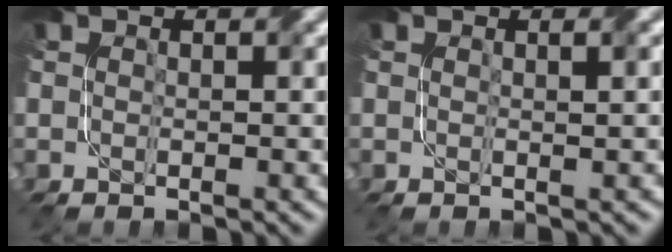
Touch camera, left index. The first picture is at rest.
{"total": 1.9, "force": [0.6, 0.6, 1.7], "torque": [-0.015, 0.004, -0.003]}